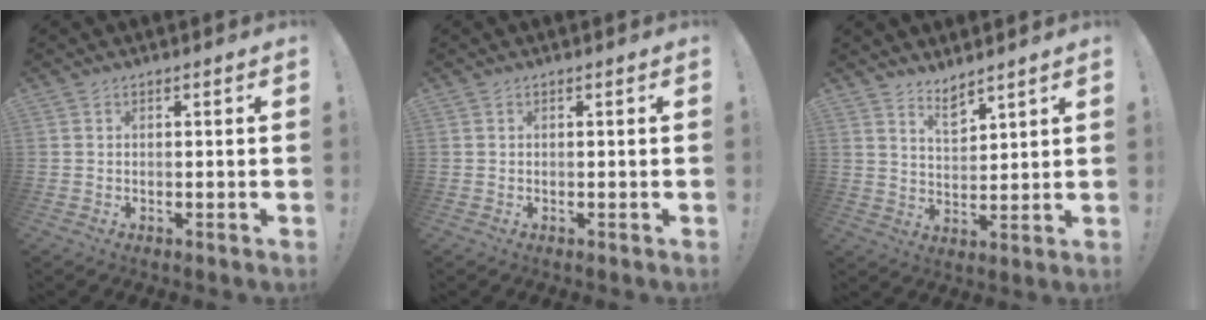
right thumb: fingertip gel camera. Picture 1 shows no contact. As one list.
[{"total": 0.0}, {"total": 6.0, "force": [5.1, 2.3, 2.2], "torque": [-0.038, -0.036, 0.094]}]